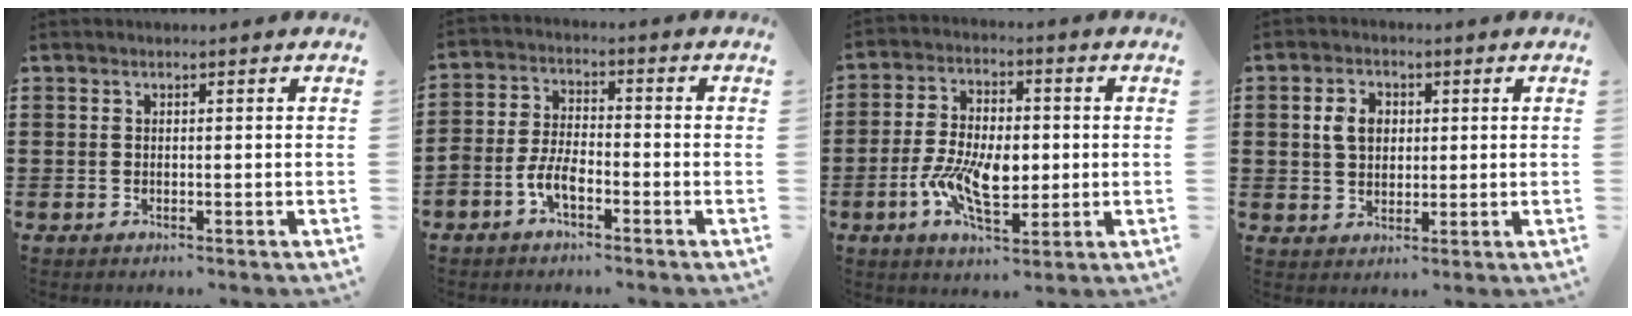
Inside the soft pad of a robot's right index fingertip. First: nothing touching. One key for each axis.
{"total": 4.5, "fx": -2.7, "fy": 2.0, "fz": 3.0, "tx": -0.080, "ty": 0.001, "tz": -0.058}
{"total": 9.5, "fx": -1.7, "fy": 4.9, "fz": 7.9, "tx": -0.161, "ty": 0.001, "tz": -0.034}
{"total": 4.2, "fx": 0.7, "fy": 3.2, "fz": 2.7, "tx": -0.062, "ty": 0.014, "tz": 0.010}